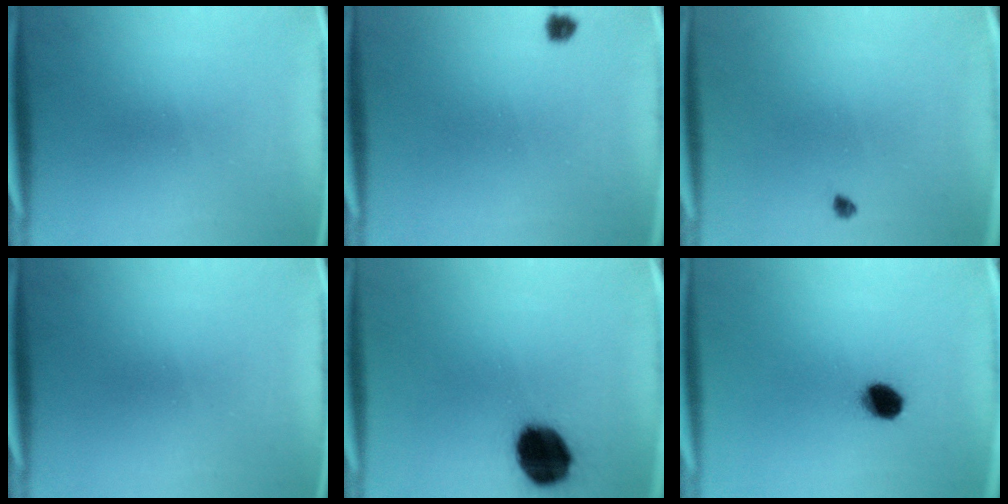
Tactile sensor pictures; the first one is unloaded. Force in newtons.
{"total": 1.4}
{"total": 0.9}
{"total": 0.0}
{"total": 15.8}
{"total": 5.5}